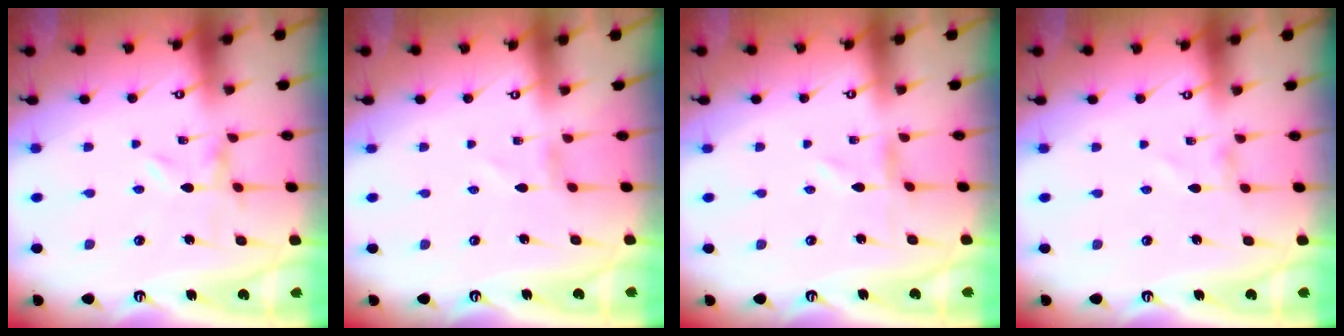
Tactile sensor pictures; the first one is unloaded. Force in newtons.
{"total": 0.8, "press": 0.8, "slide": 0.1}
{"total": 0.9, "press": 0.9, "slide": 0.1}
{"total": 1.1, "press": 1.1, "slide": 0.0}